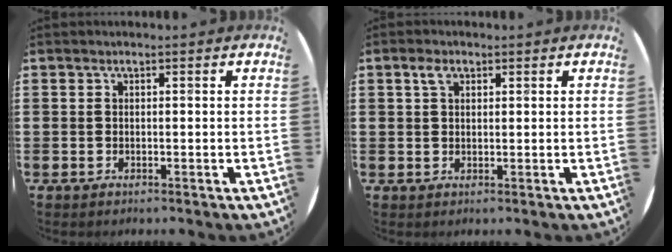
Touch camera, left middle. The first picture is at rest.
{"total": 2.1, "force": [1.3, 1.3, 1.2], "torque": [-0.019, 0.002, 0.021]}